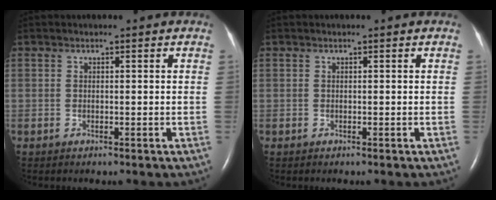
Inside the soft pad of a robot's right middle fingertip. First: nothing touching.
{"total": 0.0}